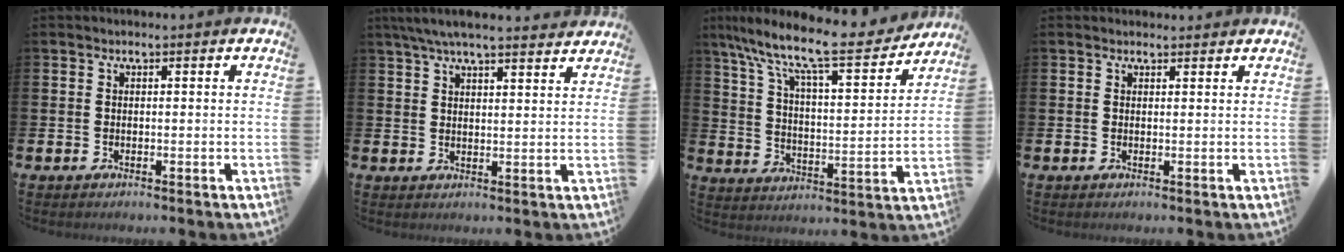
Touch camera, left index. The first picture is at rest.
{"total": 5.8, "force": [5.3, 0.5, 2.2], "torque": [-0.047, -0.017, 0.096]}
{"total": 10.9, "force": [9.4, 1.9, 5.2], "torque": [-0.121, -0.069, 0.150]}
{"total": 1.0, "force": [0.9, 0.3, 0.1], "torque": [0.020, -0.005, 0.012]}